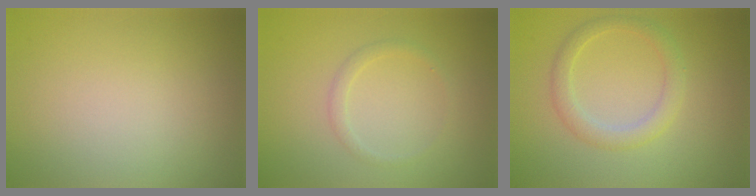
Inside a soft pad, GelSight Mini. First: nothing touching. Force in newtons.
{"total": 1.1, "press": 1.1, "slide": 0.0}
{"total": 2.4, "press": 2.4, "slide": 0.1}